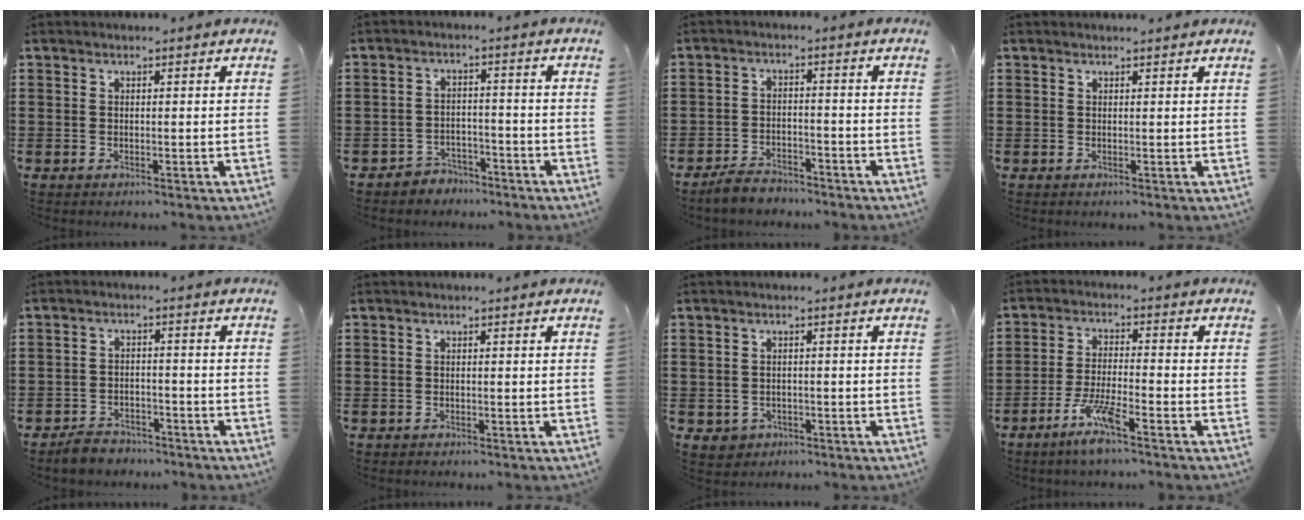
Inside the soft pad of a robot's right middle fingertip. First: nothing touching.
{"total": 3.5, "force": [-3.3, 1.0, -0.2], "torque": [-0.004, 0.000, -0.073]}
{"total": 3.7, "force": [-3.6, 0.9, 0.5], "torque": [-0.011, 0.009, -0.075]}
{"total": 0.0}
{"total": 3.5, "force": [-3.3, 1.1, 0.2], "torque": [-0.007, 0.008, -0.069]}
{"total": 0.7, "force": [-0.6, 0.2, -0.1], "torque": [0.002, 0.002, -0.015]}
{"total": 1.7, "force": [-1.1, 1.3, 0.0], "torque": [-0.007, 0.000, -0.026]}
{"total": 6.3, "force": [-4.3, 0.6, 4.6], "torque": [-0.101, -0.010, -0.081]}